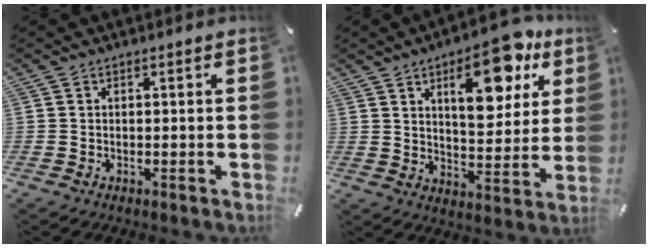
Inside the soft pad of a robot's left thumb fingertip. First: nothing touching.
{"total": 17.2, "force": [9.2, 8.0, 12.1], "torque": [-0.156, -0.041, 0.146]}